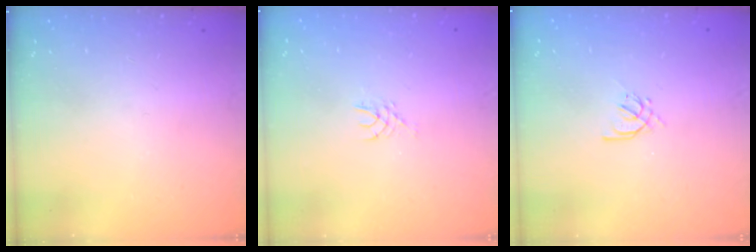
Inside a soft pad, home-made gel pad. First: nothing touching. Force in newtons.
{"total": 3.3, "press": 3.3, "slide": 0.4}
{"total": 2.9, "press": 2.8, "slide": 0.8}